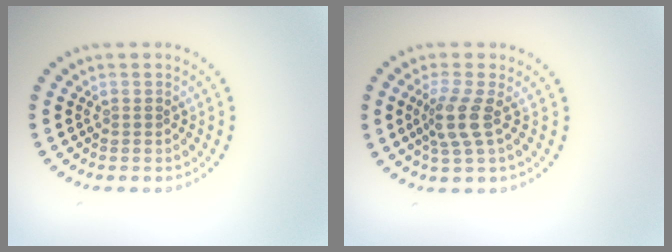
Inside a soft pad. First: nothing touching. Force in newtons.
{"total": 2.6, "press": 2.1, "slide": 1.7}